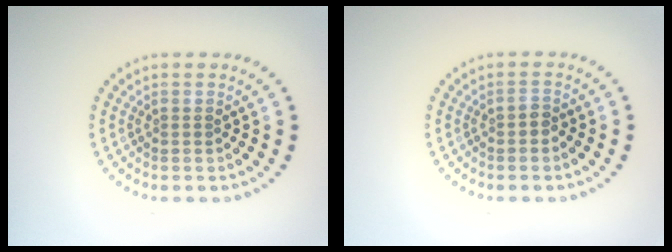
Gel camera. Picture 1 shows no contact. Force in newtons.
{"total": 0.8, "press": 0.7, "slide": 0.4}